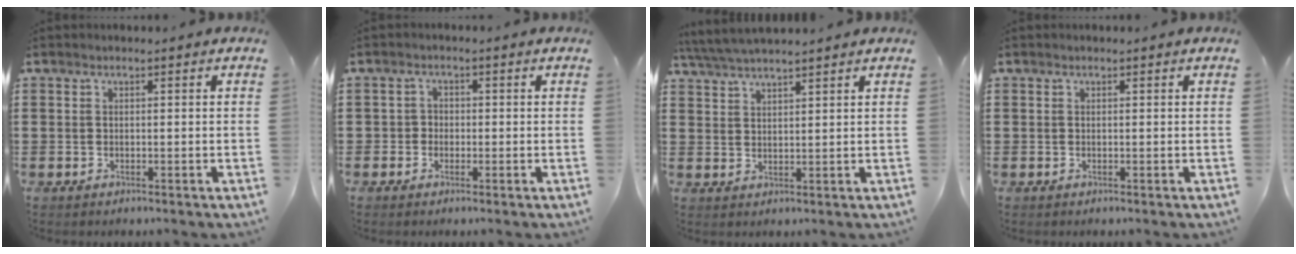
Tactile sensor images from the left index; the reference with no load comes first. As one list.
[{"total": 1.6, "force": [-0.5, 1.5, 0.2], "torque": [-0.011, 0.005, -0.013]}, {"total": 4.0, "force": [3.8, 0.0, 1.4], "torque": [-0.039, -0.008, 0.069]}, {"total": 0.0}]